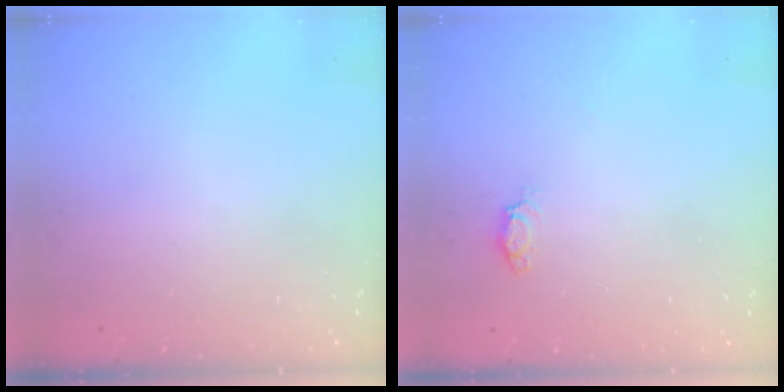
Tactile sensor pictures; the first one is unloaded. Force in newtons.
{"total": 3.5, "press": 3.5, "slide": 0.3}